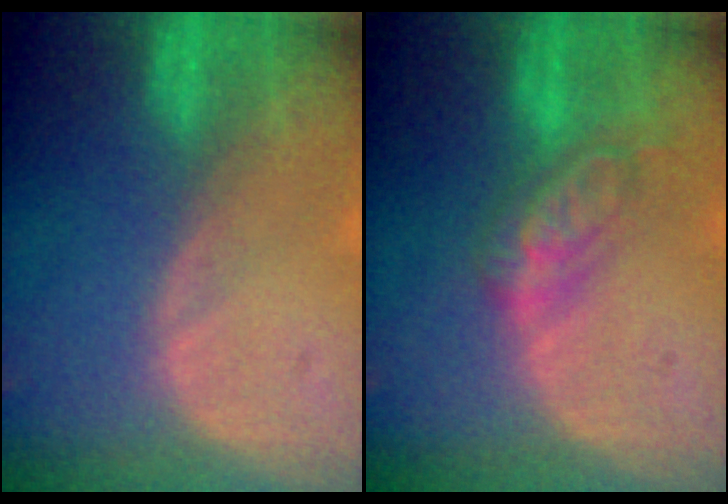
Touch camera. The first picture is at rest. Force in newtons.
{"total": 5.9, "press": 5.1, "slide": 2.9}